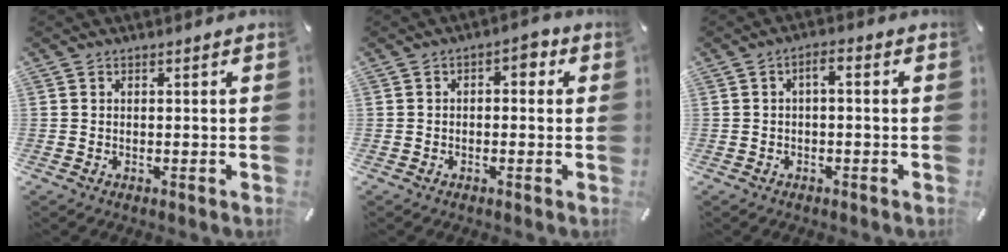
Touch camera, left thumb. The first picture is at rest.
{"total": 2.9, "force": [-0.9, 1.9, 2.0], "torque": [-0.035, 0.014, -0.023]}
{"total": 2.5, "force": [-1.0, 0.9, 2.0], "torque": [-0.039, 0.012, -0.022]}